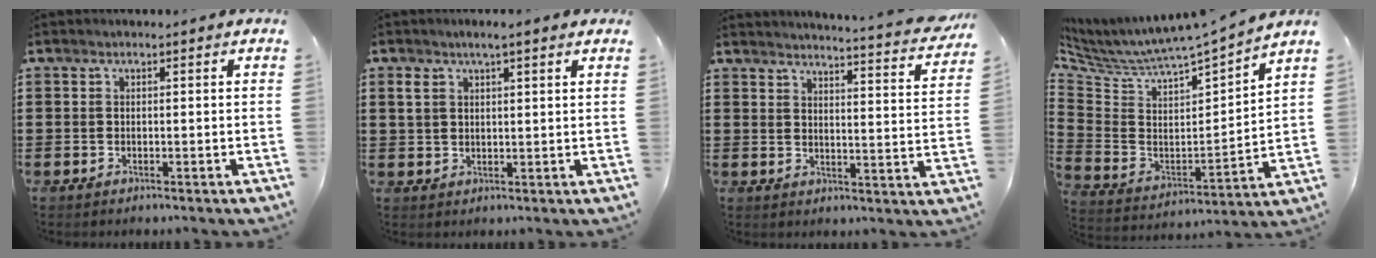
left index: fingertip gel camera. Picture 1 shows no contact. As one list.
[{"total": 3.0, "force": [1.7, 1.0, 2.2], "torque": [-0.046, 0.005, 0.030]}, {"total": 4.3, "force": [3.9, -0.8, 1.5], "torque": [-0.031, -0.040, 0.061]}, {"total": 4.0, "force": [3.7, 0.7, 1.2], "torque": [-0.049, -0.049, 0.055]}]